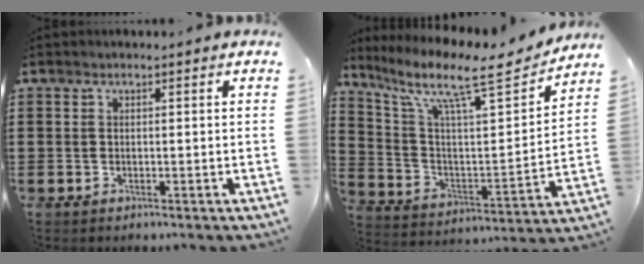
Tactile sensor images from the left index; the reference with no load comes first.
{"total": 12.0, "force": [9.1, 2.2, 7.4], "torque": [-0.166, -0.057, 0.143]}